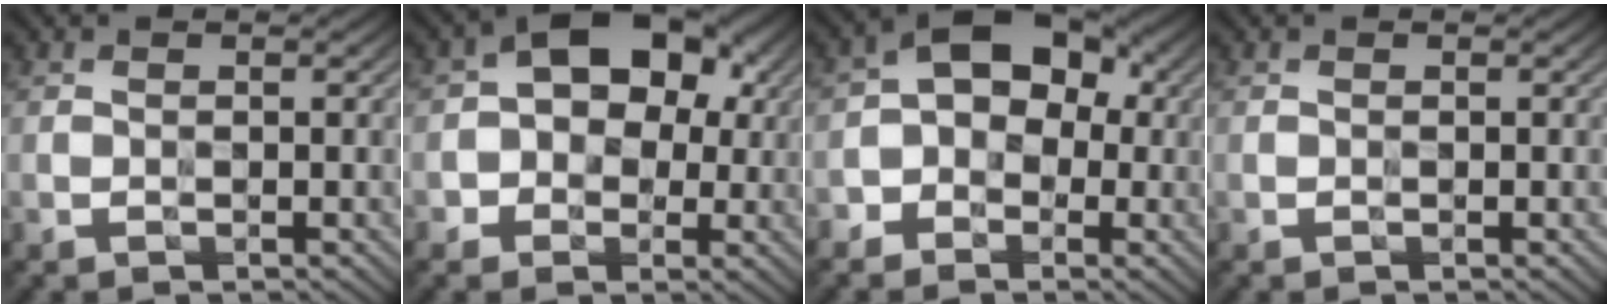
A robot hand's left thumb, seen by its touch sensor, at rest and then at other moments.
{"total": 9.8, "force": [1.1, 7.3, 6.5], "torque": [-0.080, 0.015, -0.002]}
{"total": 7.8, "force": [-1.3, 5.9, 5.0], "torque": [-0.064, 0.006, -0.039]}
{"total": 0.0}